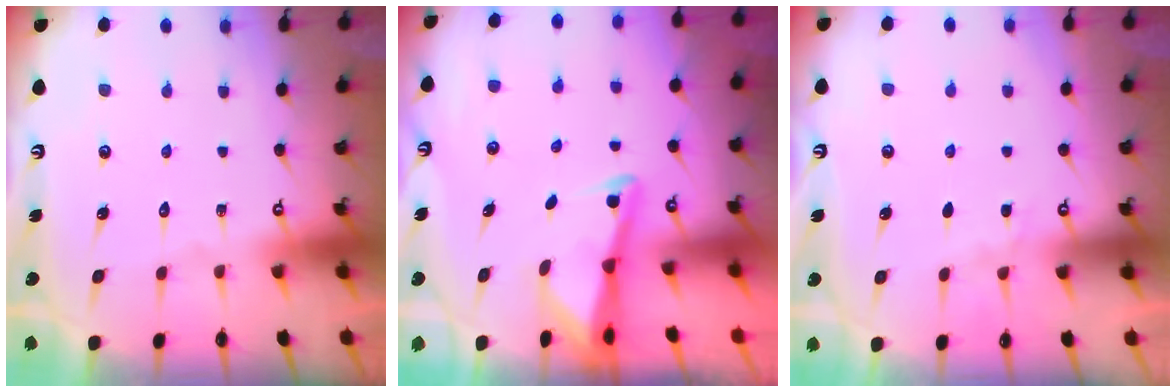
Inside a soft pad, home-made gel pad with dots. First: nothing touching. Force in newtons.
{"total": 2.9, "press": 2.9, "slide": 0.3}
{"total": 3.0, "press": 2.9, "slide": 0.4}